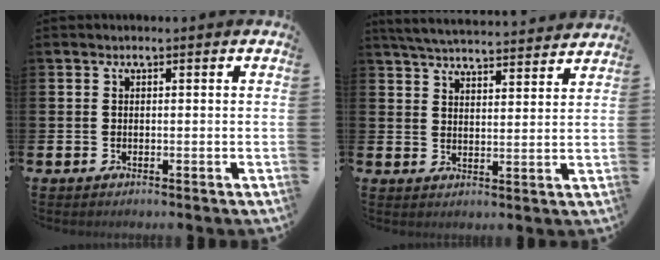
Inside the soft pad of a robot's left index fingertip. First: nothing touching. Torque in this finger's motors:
{"motor_torque": [1.06, -1.08, 0.14, 0.06]}